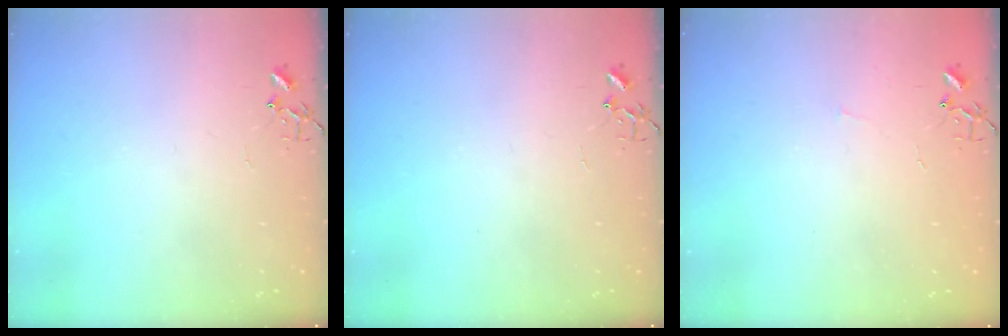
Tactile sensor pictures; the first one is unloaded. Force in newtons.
{"total": 0.0}
{"total": 2.3, "press": 2.3, "slide": 0.4}